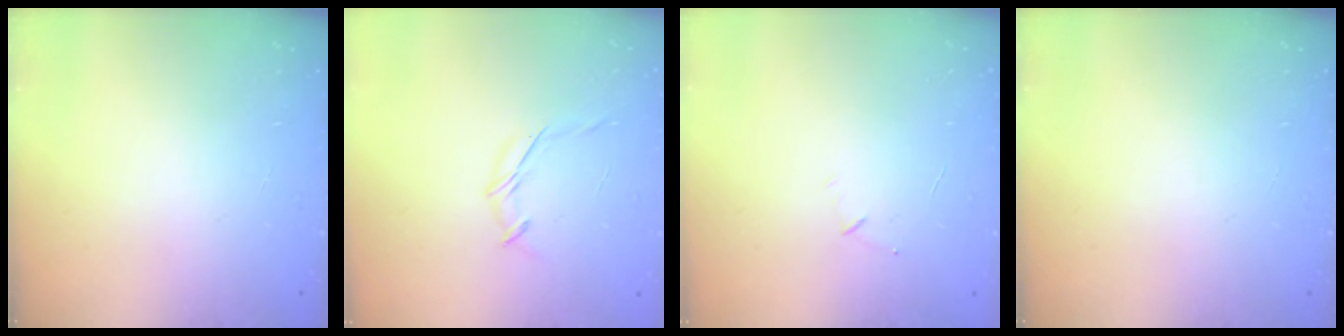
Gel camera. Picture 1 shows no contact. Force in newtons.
{"total": 4.7, "press": 4.5, "slide": 1.1}
{"total": 3.6, "press": 3.5, "slide": 0.9}
{"total": 0.0}